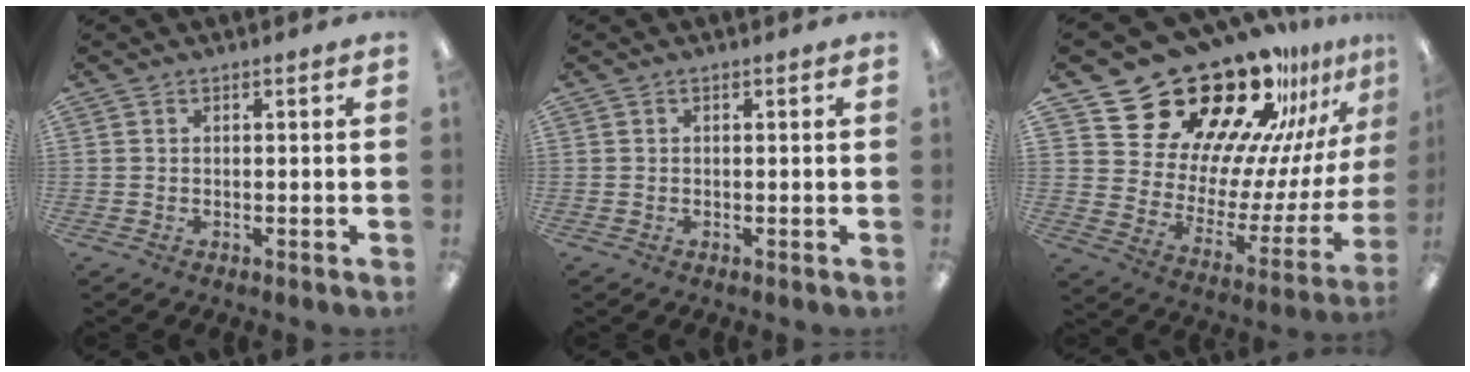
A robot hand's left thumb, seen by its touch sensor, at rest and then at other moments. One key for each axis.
{"total": 0.0}
{"total": 26.8, "fx": 22.1, "fy": 12.5, "fz": 8.5, "tx": -0.107, "ty": -0.189, "tz": 0.404}